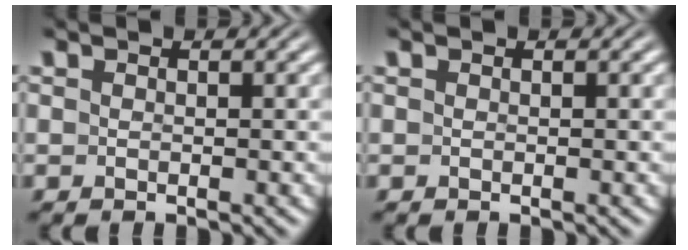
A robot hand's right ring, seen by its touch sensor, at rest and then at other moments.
{"total": 0.0}